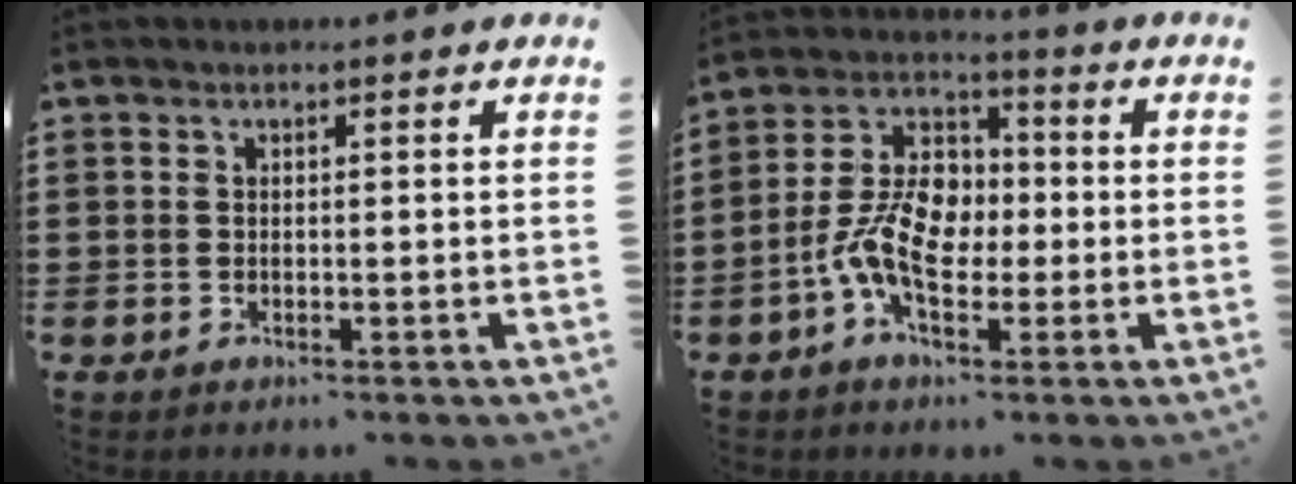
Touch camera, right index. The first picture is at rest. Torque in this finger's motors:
{"motor_torque": [2.14, 0.00, 1.05, 0.21]}